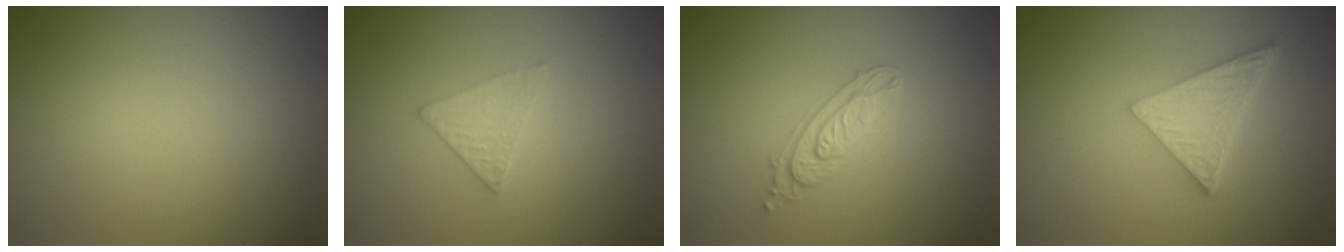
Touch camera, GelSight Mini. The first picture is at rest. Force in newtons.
{"total": 1.8, "press": 1.8, "slide": 0.3}
{"total": 2.6, "press": 2.4, "slide": 1.0}
{"total": 5.4, "press": 4.0, "slide": 3.6}